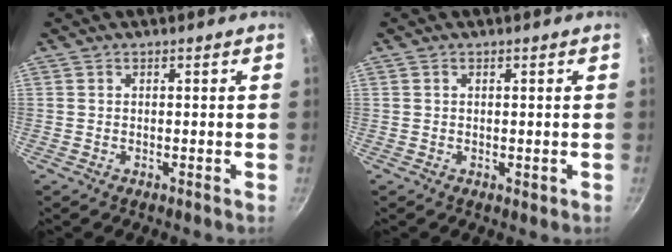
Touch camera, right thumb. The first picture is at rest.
{"total": 1.2, "force": [0.3, 0.8, 0.8], "torque": [-0.007, 0.001, 0.004]}